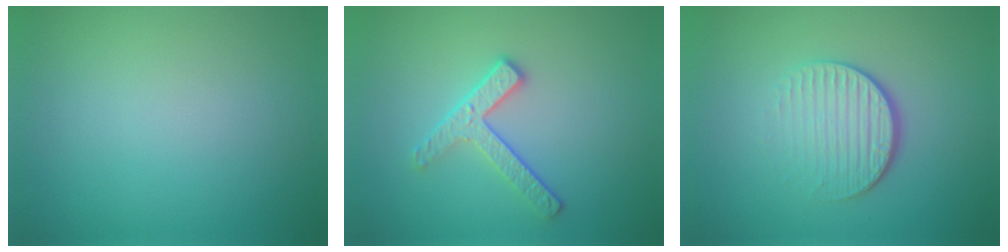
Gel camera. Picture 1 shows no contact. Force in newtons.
{"total": 2.8, "press": 2.5, "slide": 1.3}
{"total": 4.0, "press": 2.6, "slide": 3.1}